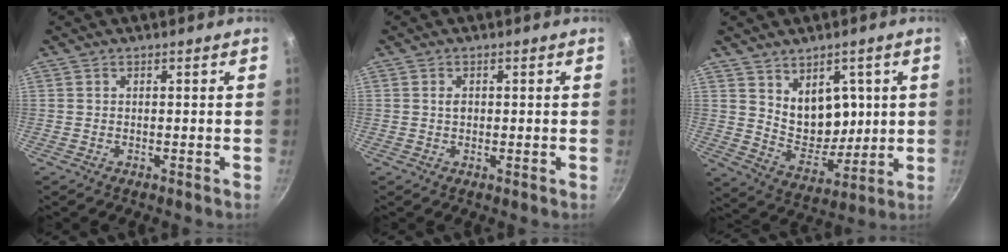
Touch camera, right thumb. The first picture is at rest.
{"total": 1.4, "force": [0.2, 0.9, 1.0], "torque": [-0.014, 0.000, 0.002]}
{"total": 10.4, "force": [3.2, 7.3, 6.7], "torque": [-0.057, -0.033, 0.071]}